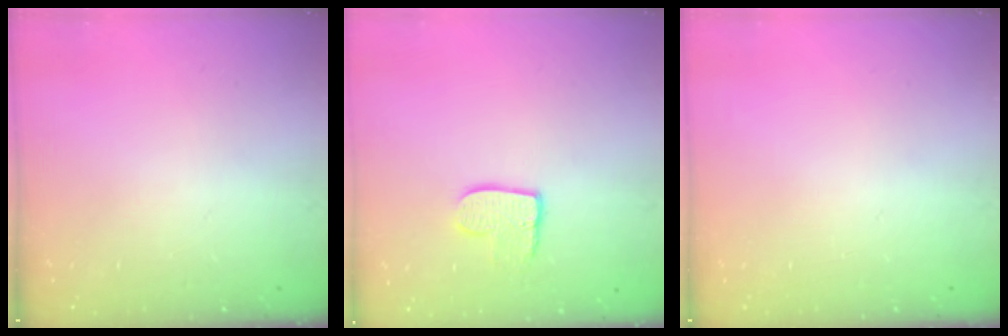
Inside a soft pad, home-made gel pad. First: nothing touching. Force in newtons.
{"total": 8.4, "press": 8.4, "slide": 0.6}
{"total": 0.0}